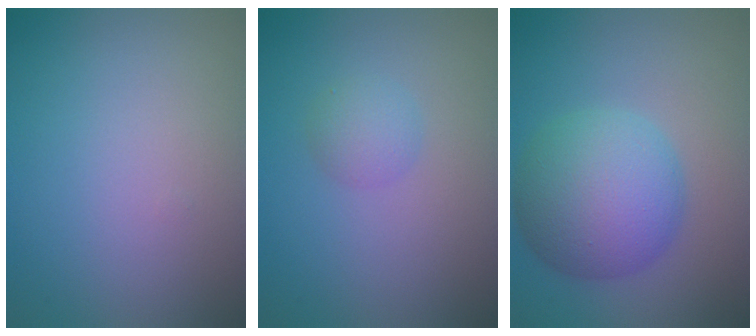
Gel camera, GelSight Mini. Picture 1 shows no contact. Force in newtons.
{"total": 1.7, "press": 1.7, "slide": 0.0}
{"total": 7.8, "press": 7.8, "slide": 0.1}